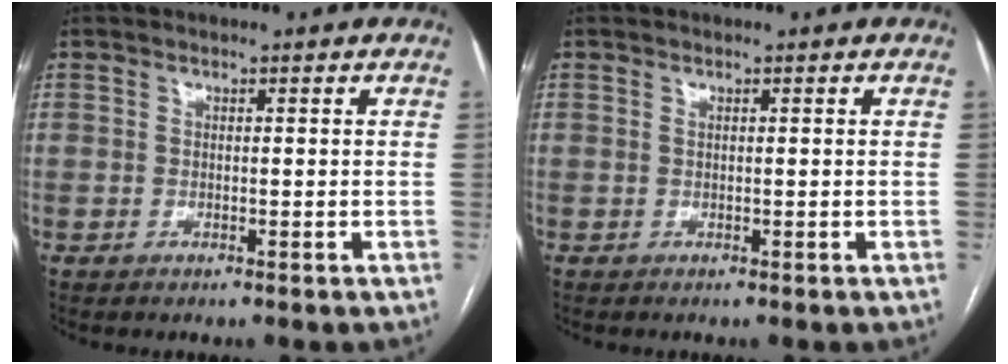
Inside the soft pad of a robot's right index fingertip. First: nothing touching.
{"total": 0.0}